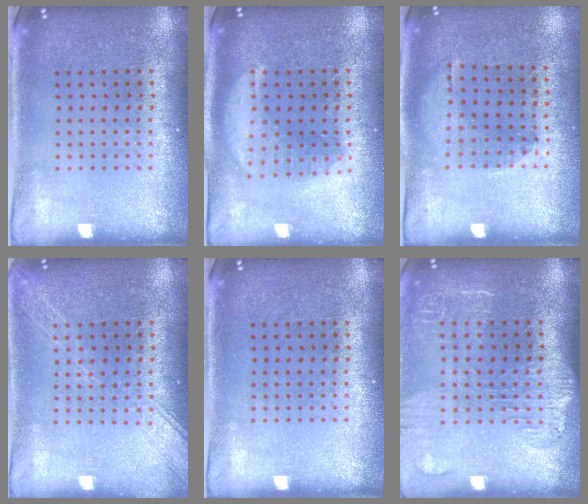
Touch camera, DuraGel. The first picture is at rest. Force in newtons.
{"total": 3.0, "press": 3.0, "slide": 0.4}
{"total": 1.2, "press": 0.9, "slide": 0.9}
{"total": 3.0, "press": 3.0, "slide": 0.5}
{"total": 0.0}
{"total": 1.7, "press": 1.5, "slide": 0.8}